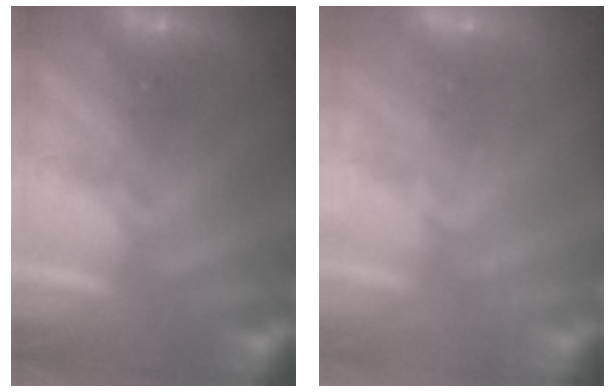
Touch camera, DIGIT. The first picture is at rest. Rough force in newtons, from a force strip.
{"total": 2.2}